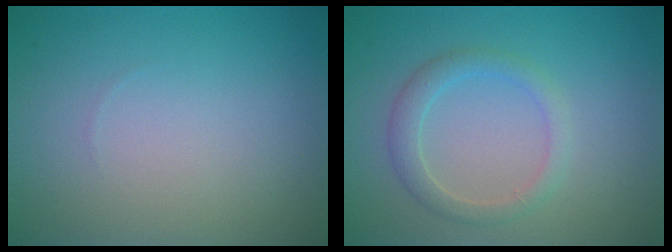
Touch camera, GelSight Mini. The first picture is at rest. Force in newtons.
{"total": 2.3, "press": 2.3, "slide": 0.0}